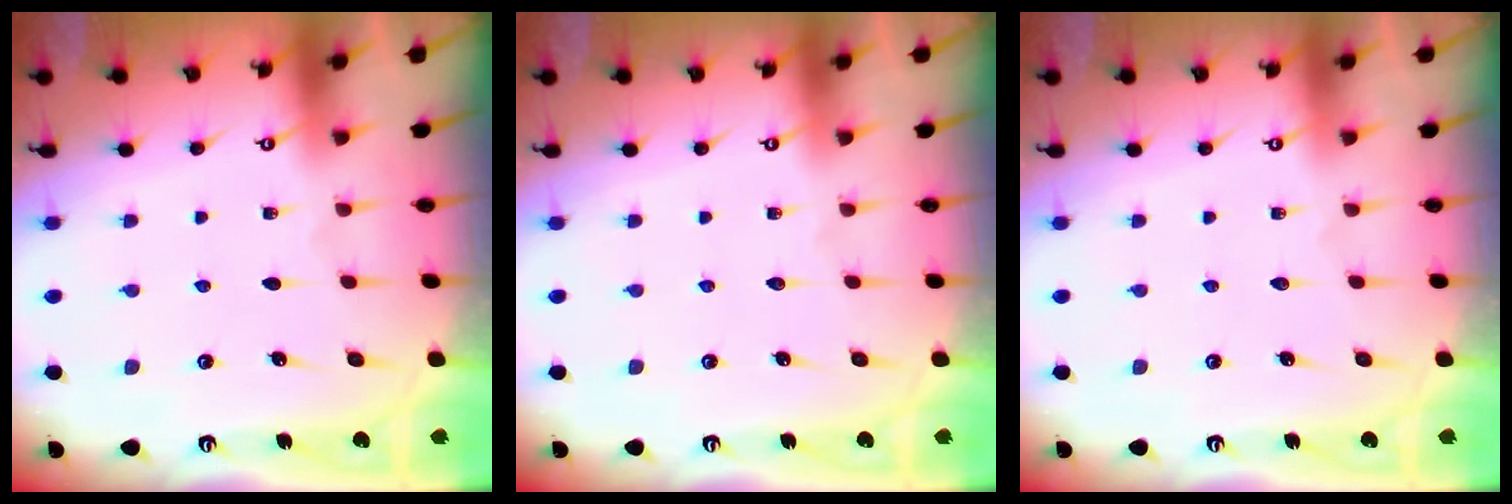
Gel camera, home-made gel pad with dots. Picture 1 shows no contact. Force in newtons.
{"total": 0.0}
{"total": 0.0}